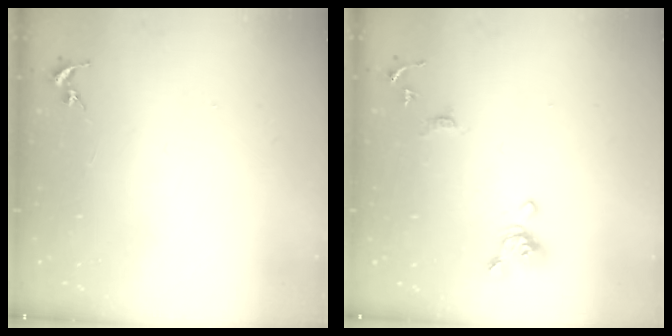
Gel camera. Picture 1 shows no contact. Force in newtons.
{"total": 11.3, "press": 11.2, "slide": 1.3}